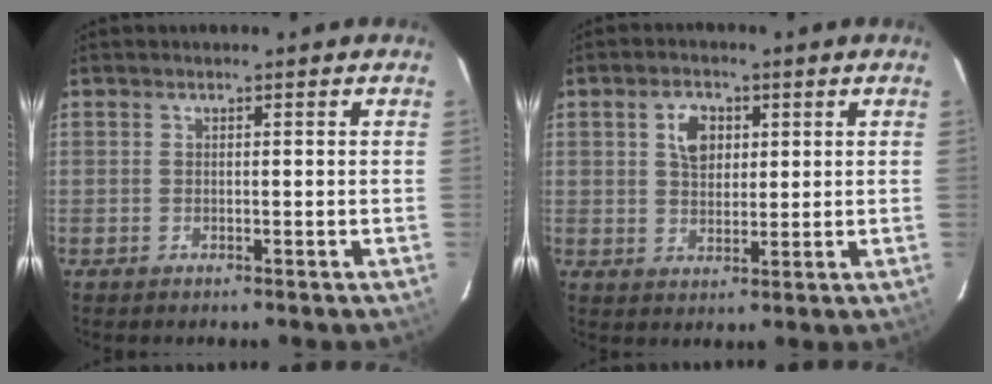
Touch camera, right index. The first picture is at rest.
{"total": 5.3, "force": [1.8, 3.7, 3.4], "torque": [-0.052, 0.014, 0.035]}